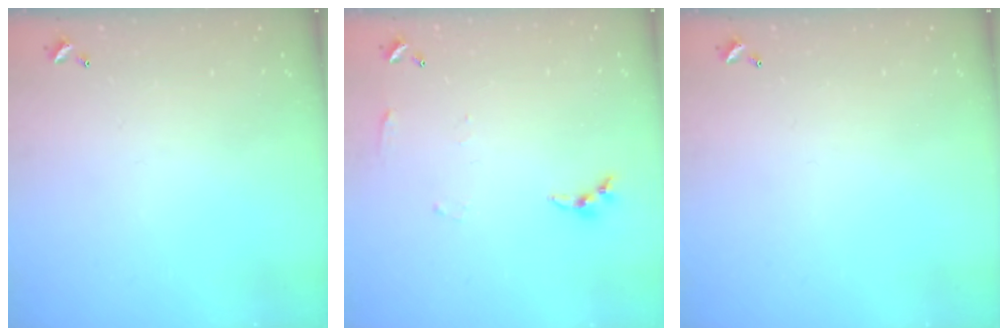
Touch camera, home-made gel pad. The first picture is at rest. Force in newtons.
{"total": 4.6, "press": 4.6, "slide": 0.4}
{"total": 0.0}